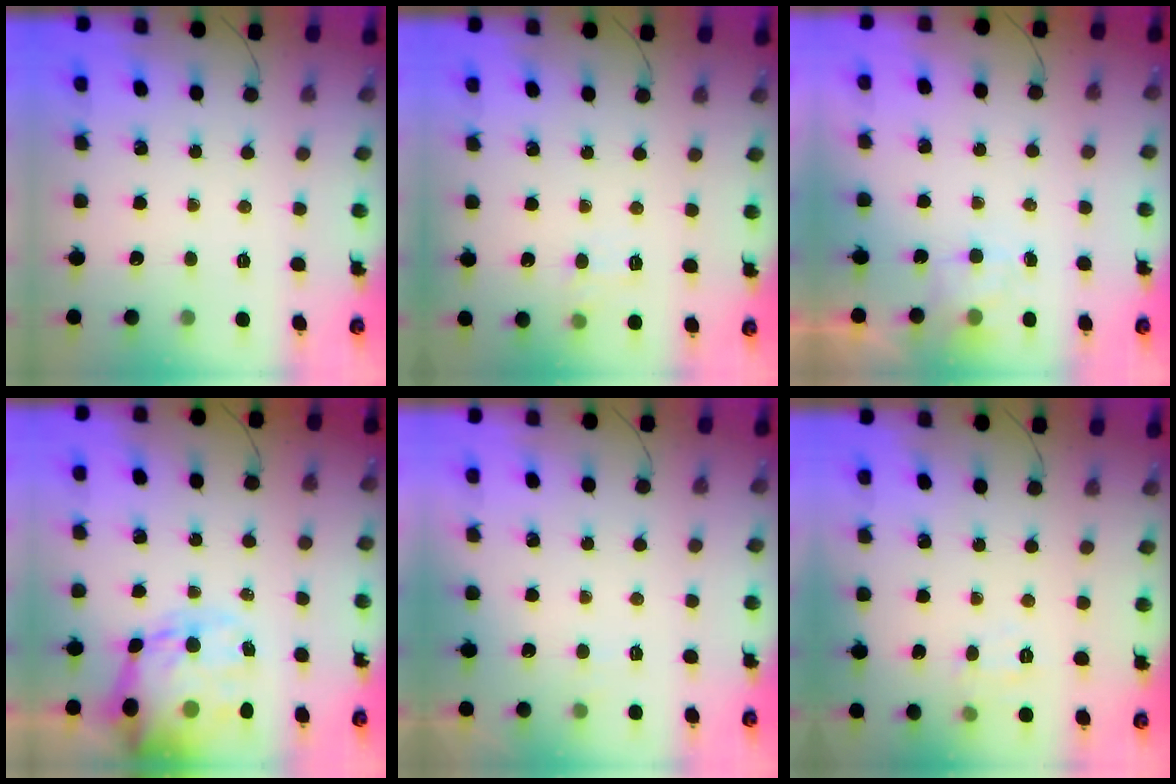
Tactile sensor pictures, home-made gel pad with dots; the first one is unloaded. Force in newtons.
{"total": 6.5, "press": 6.2, "slide": 2.0}
{"total": 2.4, "press": 1.9, "slide": 1.4}
{"total": 17.6, "press": 17.0, "slide": 4.7}
{"total": 2.3, "press": 2.0, "slide": 1.2}
{"total": 6.8, "press": 6.7, "slide": 1.4}